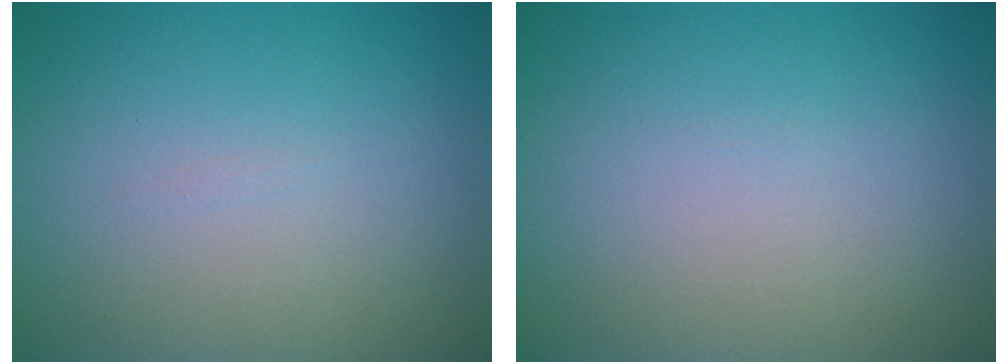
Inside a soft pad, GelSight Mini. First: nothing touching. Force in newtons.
{"total": 0.0}